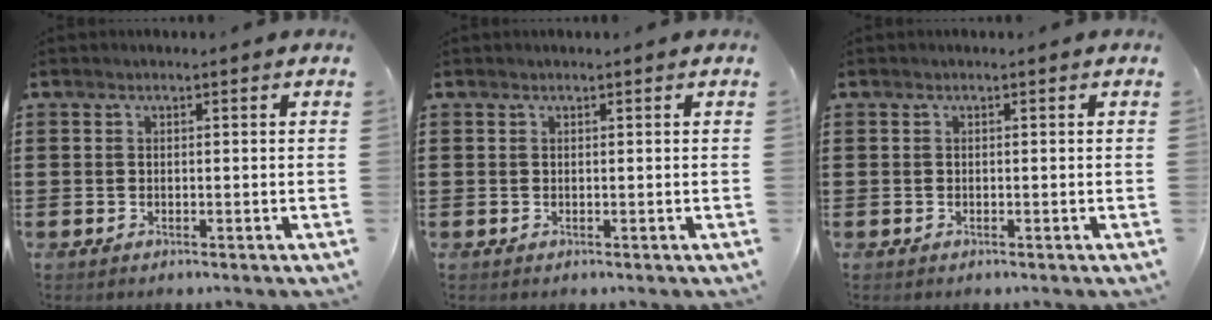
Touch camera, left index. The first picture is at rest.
{"total": 0.0}
{"total": 0.0}